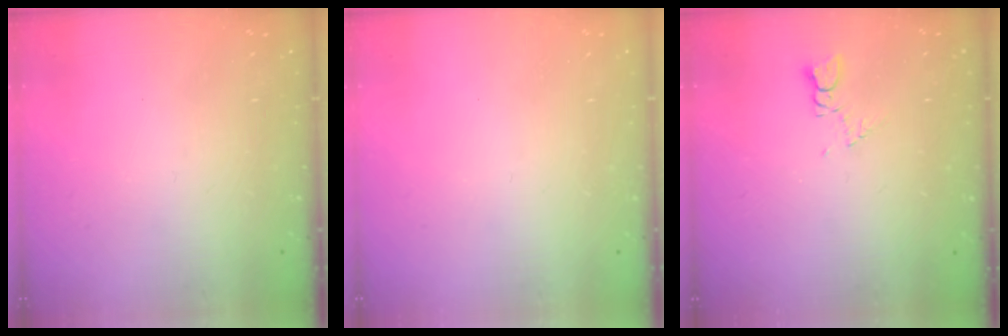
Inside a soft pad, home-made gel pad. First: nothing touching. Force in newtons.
{"total": 0.0}
{"total": 2.7, "press": 2.7, "slide": 0.3}